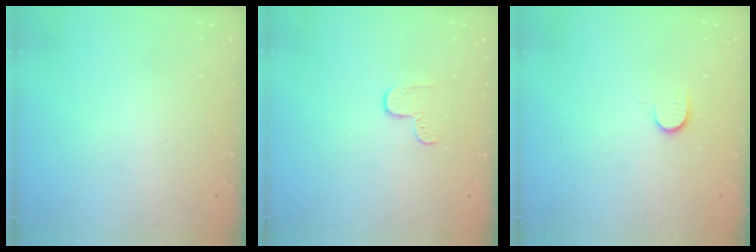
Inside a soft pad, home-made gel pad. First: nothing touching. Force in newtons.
{"total": 4.0, "press": 4.0, "slide": 0.3}
{"total": 5.6, "press": 5.6, "slide": 0.6}